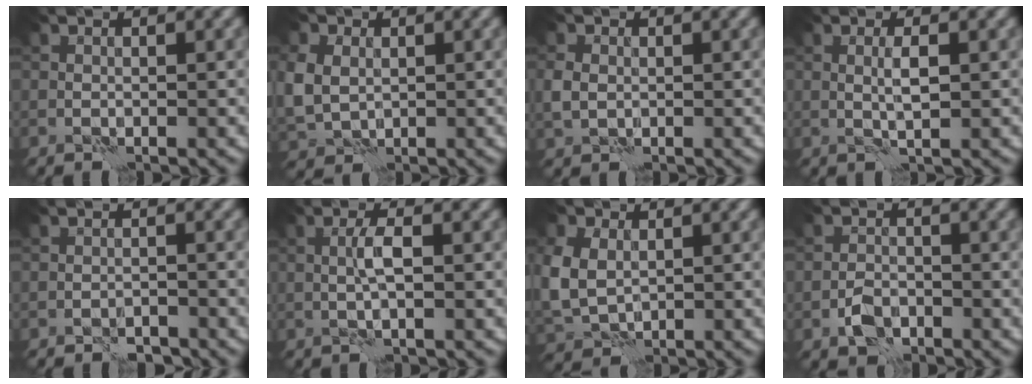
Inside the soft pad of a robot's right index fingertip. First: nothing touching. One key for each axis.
{"total": 4.7, "fx": 0.6, "fy": 3.9, "fz": 2.6, "tx": -0.086, "ty": 0.005, "tz": 0.021}
{"total": 2.0, "fx": 0.1, "fy": 1.7, "fz": 1.0, "tx": -0.028, "ty": 0.005, "tz": 0.001}
{"total": 1.7, "fx": 0.2, "fy": 0.3, "fz": 1.6, "tx": -0.032, "ty": 0.006, "tz": 0.005}
{"total": 1.6, "fx": -1.5, "fy": 0.6, "fz": 0.4, "tx": 0.002, "ty": 0.007, "tz": -0.024}
{"total": 2.1, "fx": 0.0, "fy": 0.4, "fz": 2.0, "tx": -0.042, "ty": 0.009, "tz": 0.000}
{"total": 6.2, "fx": 0.7, "fy": 4.8, "fz": 3.7, "tx": -0.120, "ty": 0.004, "tz": 0.027}
{"total": 2.5, "fx": -1.4, "fy": 1.5, "fz": 1.4, "tx": -0.024, "ty": 0.005, "tz": -0.031}